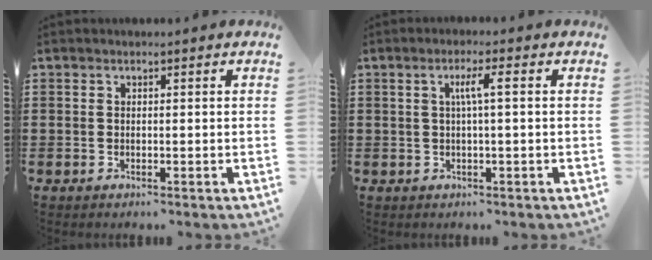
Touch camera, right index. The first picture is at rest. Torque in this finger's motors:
{"motor_torque": [0.77, -0.25, 0.22, 0.09]}